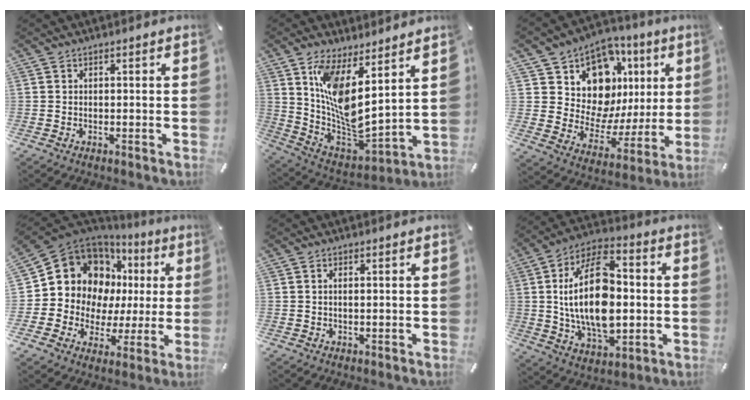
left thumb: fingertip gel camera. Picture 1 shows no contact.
{"total": 12.1, "force": [7.0, 4.2, 8.9], "torque": [-0.190, -0.072, 0.129]}
{"total": 12.9, "force": [7.1, 9.9, 4.4], "torque": [-0.060, -0.081, 0.132]}
{"total": 14.3, "force": [6.4, 11.3, 6.0], "torque": [-0.104, -0.061, 0.123]}
{"total": 0.9, "force": [0.1, 0.1, 0.8], "torque": [-0.015, -0.001, 0.002]}
{"total": 22.2, "force": [0.3, 13.1, 18.0], "torque": [-0.363, -0.005, -0.001]}